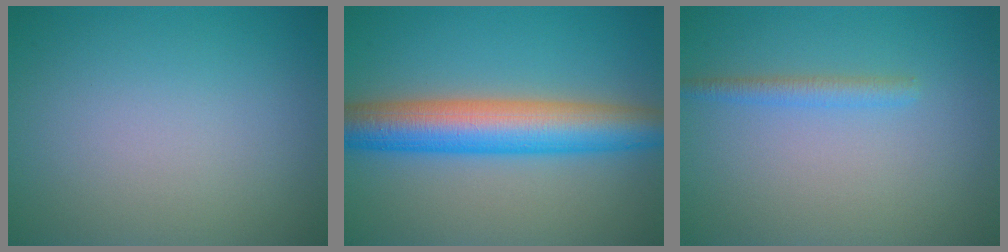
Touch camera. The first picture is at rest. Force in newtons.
{"total": 8.2, "press": 8.2, "slide": 0.3}
{"total": 1.6, "press": 1.6, "slide": 0.0}